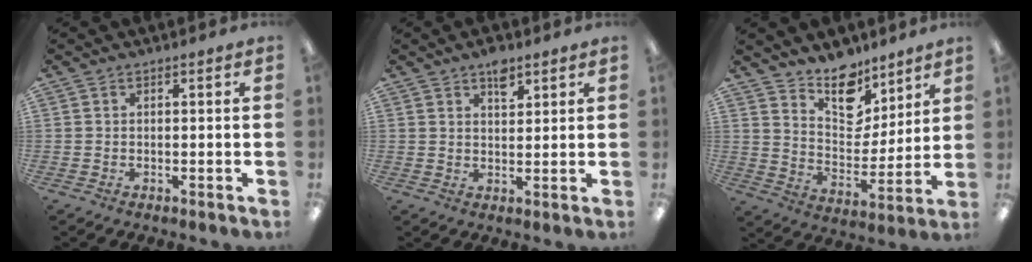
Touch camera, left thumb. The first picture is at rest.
{"total": 4.9, "force": [3.3, 2.4, 2.6], "torque": [-0.026, -0.016, 0.054]}
{"total": 12.9, "force": [10.2, 6.7, 4.0], "torque": [-0.057, -0.078, 0.190]}